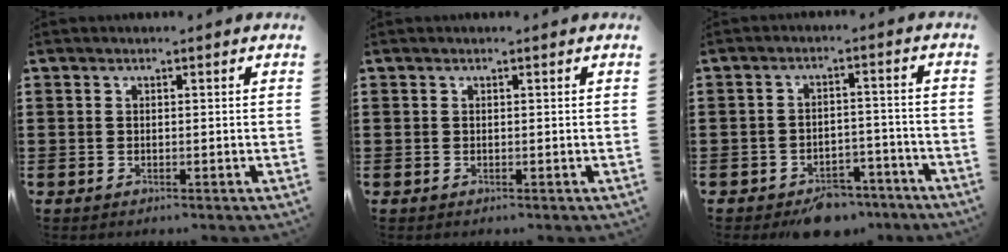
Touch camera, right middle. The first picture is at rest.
{"total": 0.0}
{"total": 4.8, "force": [-4.3, 1.5, 1.4], "torque": [-0.022, 0.012, -0.083]}